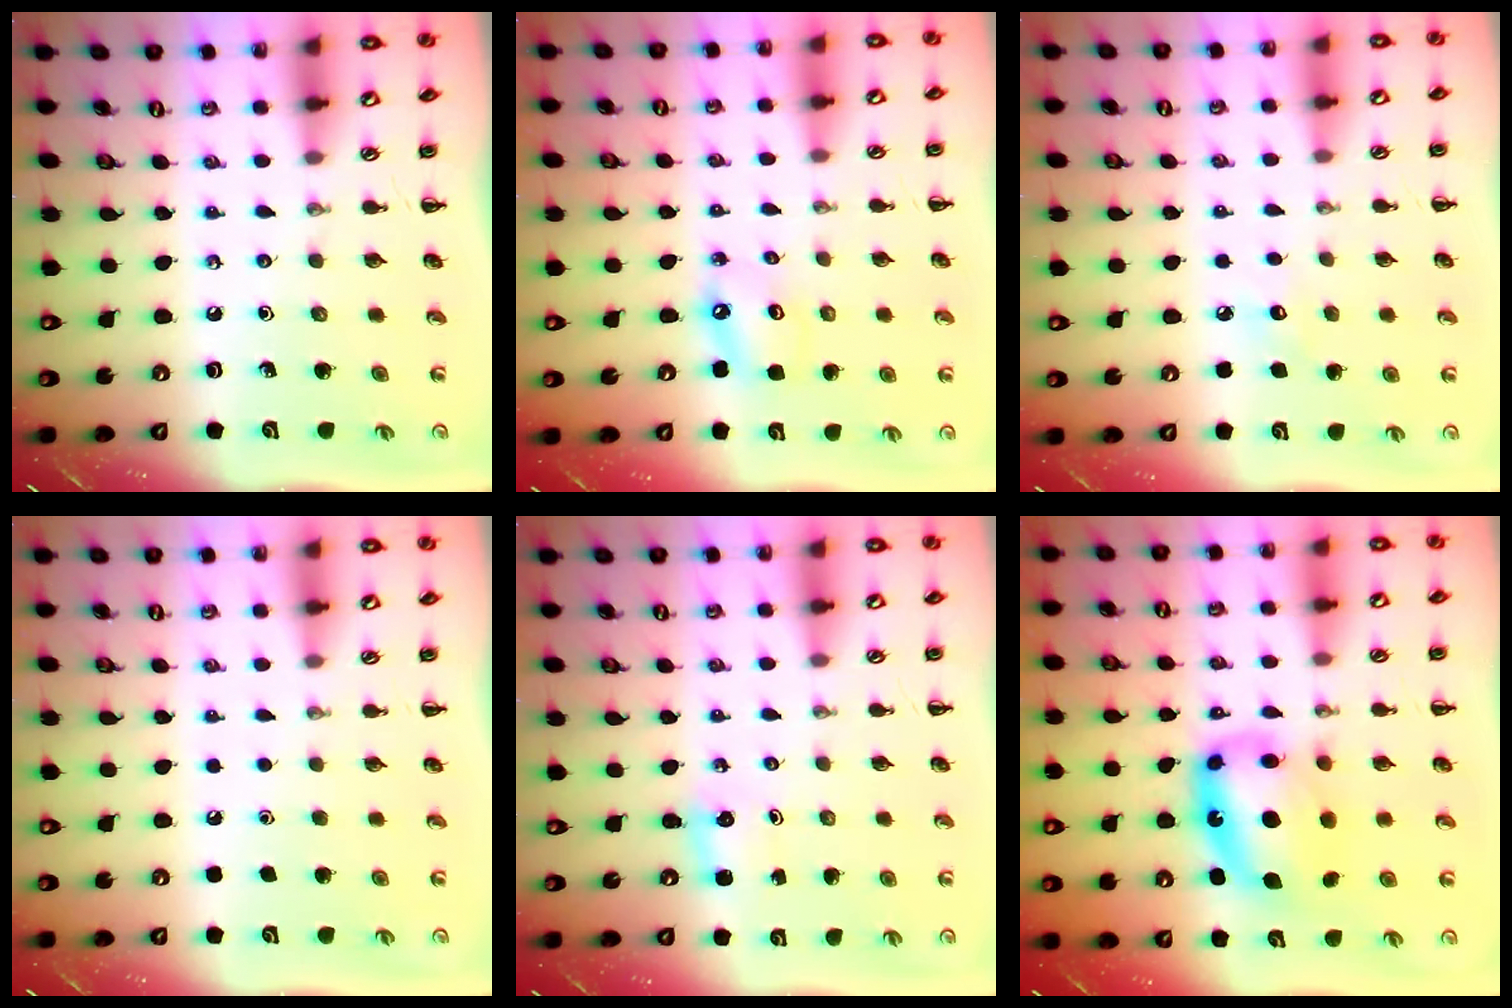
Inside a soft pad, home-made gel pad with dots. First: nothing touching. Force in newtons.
{"total": 5.3, "press": 5.3, "slide": 0.9}
{"total": 5.1, "press": 5.0, "slide": 1.3}
{"total": 1.6, "press": 1.5, "slide": 0.1}
{"total": 1.8, "press": 1.7, "slide": 0.5}
{"total": 12.2, "press": 11.8, "slide": 3.1}